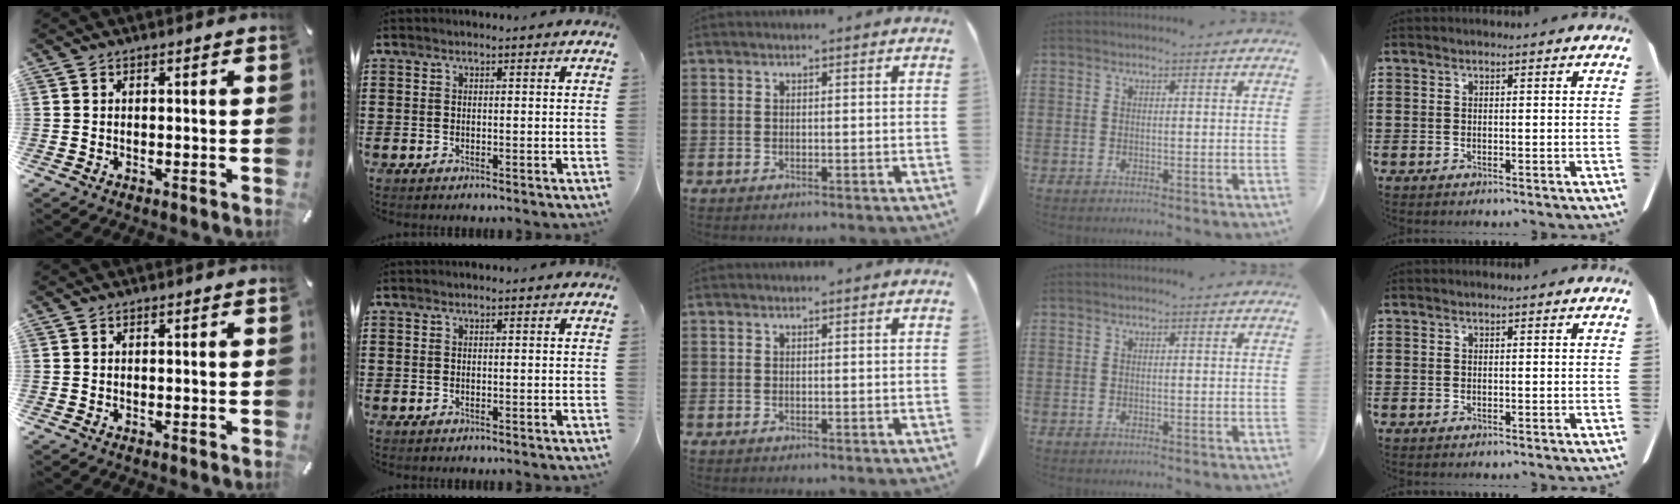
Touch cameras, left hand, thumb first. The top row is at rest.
{}